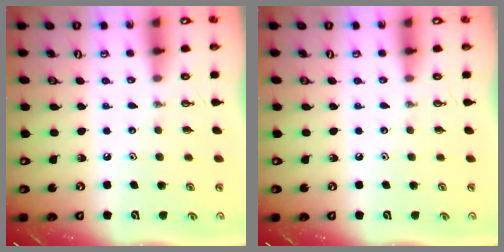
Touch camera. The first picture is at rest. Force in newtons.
{"total": 0.0}